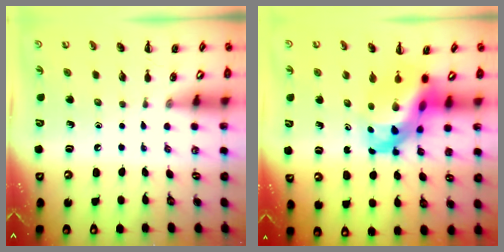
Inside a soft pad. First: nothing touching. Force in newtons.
{"total": 12.4, "press": 11.9, "slide": 3.4}